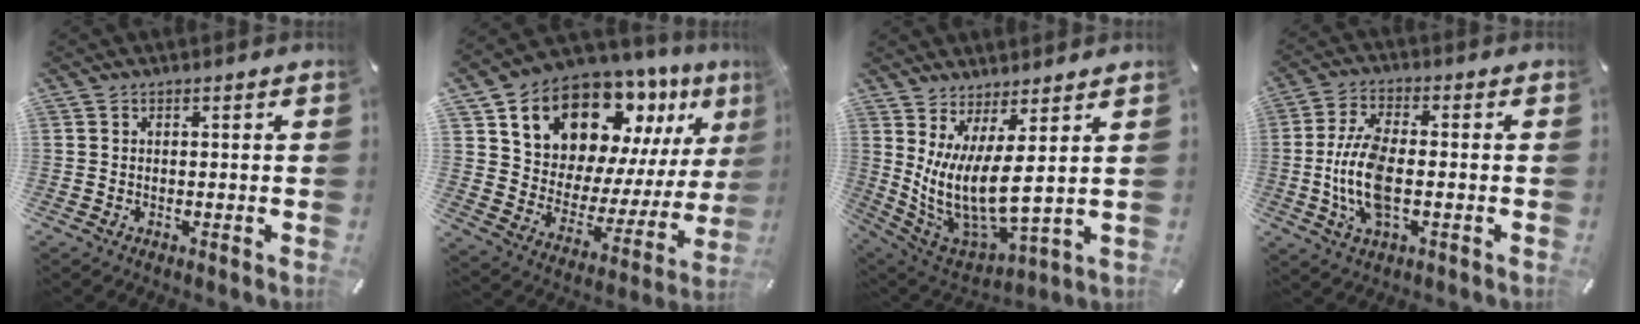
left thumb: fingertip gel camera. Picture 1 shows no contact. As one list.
[{"total": 16.0, "force": [12.1, 9.3, 5.0], "torque": [-0.083, -0.107, 0.213]}, {"total": 11.5, "force": [3.3, 3.9, 10.3], "torque": [-0.242, -0.065, 0.058]}, {"total": 11.8, "force": [-1.6, 5.0, 10.5], "torque": [-0.230, -0.012, -0.031]}]